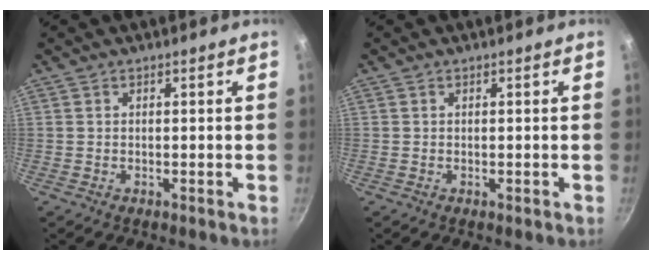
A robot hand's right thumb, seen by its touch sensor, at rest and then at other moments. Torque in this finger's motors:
{"motor_torque": [0.10, -0.03, -0.12, -0.09, -0.04]}